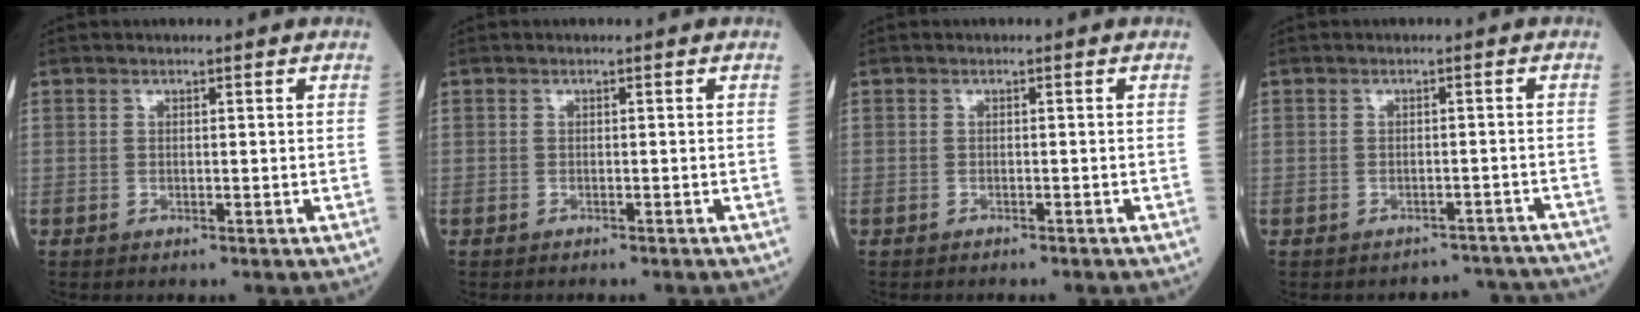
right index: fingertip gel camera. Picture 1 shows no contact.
{"total": 1.1, "force": [-1.0, 0.2, 0.4], "torque": [-0.015, -0.003, -0.012]}
{"total": 1.8, "force": [-1.7, 0.4, 0.6], "torque": [-0.017, -0.004, -0.019]}
{"total": 5.4, "force": [-5.0, 1.4, -1.3], "torque": [0.026, 0.026, -0.051]}